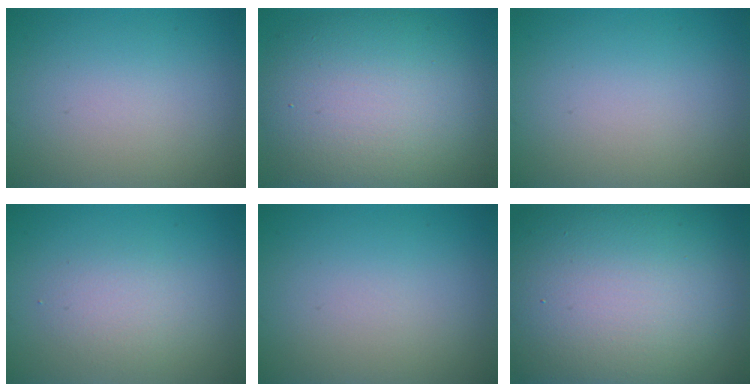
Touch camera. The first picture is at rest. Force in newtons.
{"total": 11.8, "press": 11.8, "slide": 0.5}
{"total": 0.0}
{"total": 2.1, "press": 2.1, "slide": 0.1}
{"total": 0.0}
{"total": 21.0, "press": 20.9, "slide": 1.1}